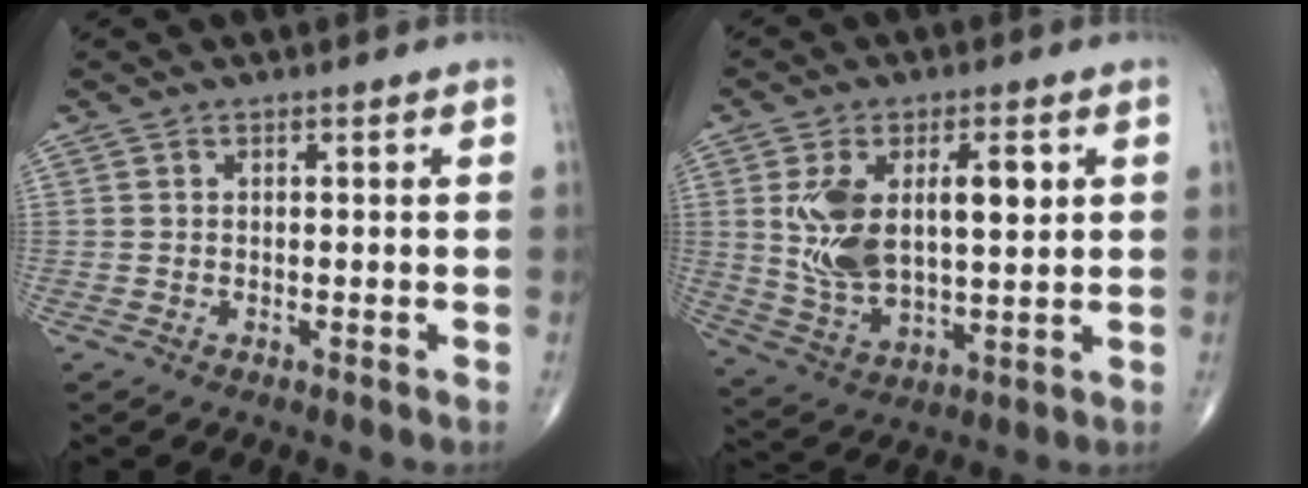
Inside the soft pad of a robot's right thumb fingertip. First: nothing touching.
{"total": 15.3, "force": [3.2, 7.6, 12.9], "torque": [-0.227, -0.011, 0.070]}